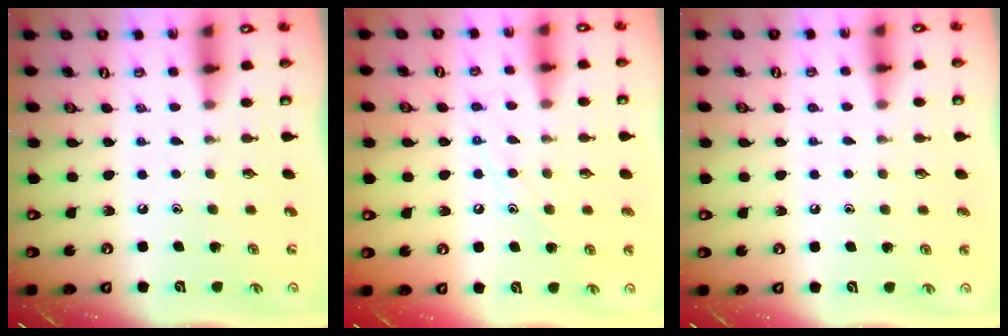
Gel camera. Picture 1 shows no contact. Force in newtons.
{"total": 7.9, "press": 7.9, "slide": 0.7}
{"total": 2.7, "press": 2.6, "slide": 0.7}